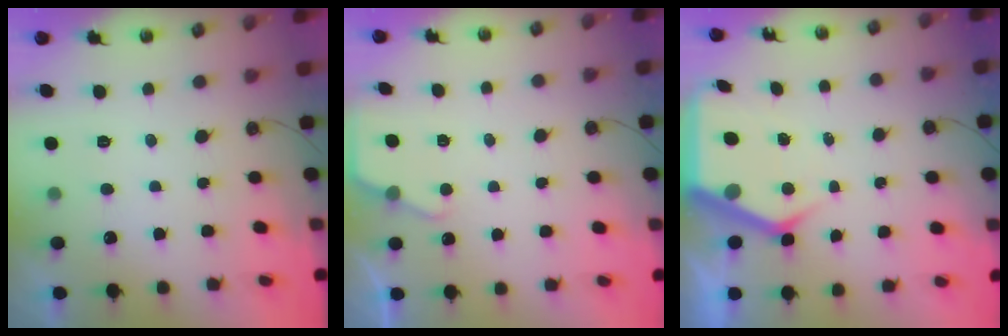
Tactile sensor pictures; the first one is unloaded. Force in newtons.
{"total": 3.2, "press": 3.2, "slide": 0.5}
{"total": 7.8, "press": 7.7, "slide": 1.3}